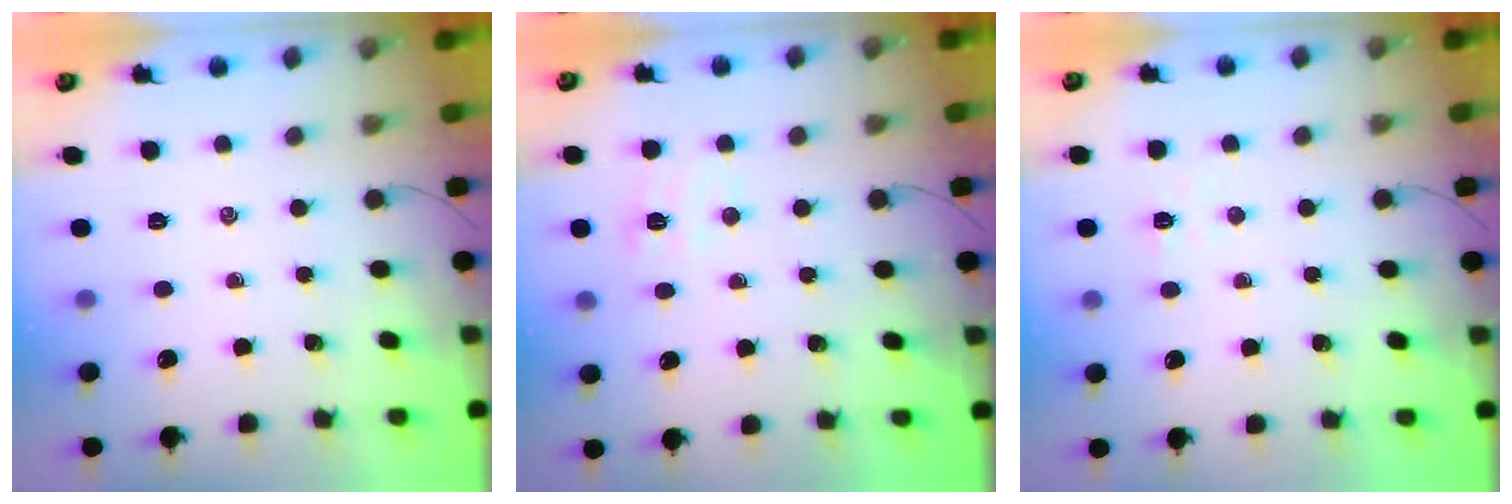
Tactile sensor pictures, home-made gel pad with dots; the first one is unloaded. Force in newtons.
{"total": 5.9, "press": 5.7, "slide": 1.4}
{"total": 2.9, "press": 2.8, "slide": 0.9}